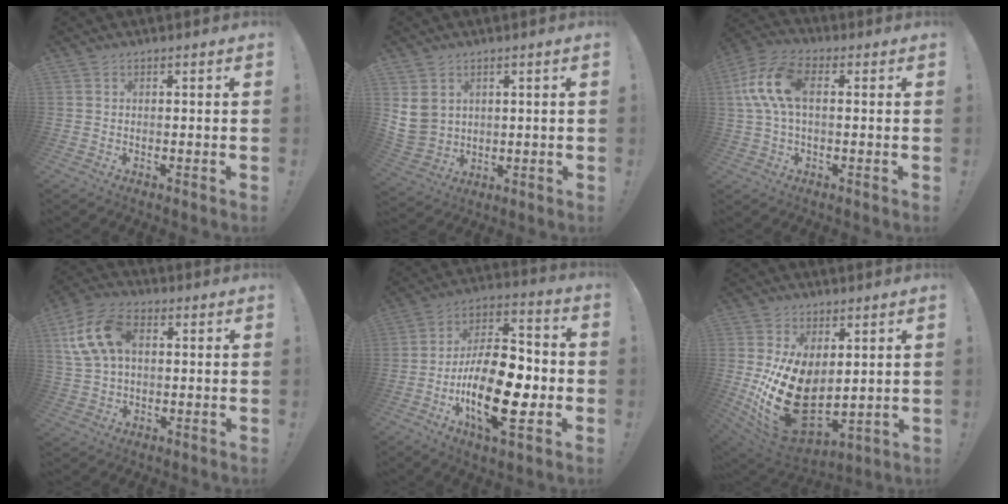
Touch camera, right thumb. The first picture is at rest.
{"total": 7.9, "force": [3.4, 6.4, 3.2], "torque": [-0.065, -0.018, 0.072]}
{"total": 12.6, "force": [1.6, 6.9, 10.4], "torque": [-0.212, 0.006, 0.032]}
{"total": 14.7, "force": [3.5, 9.6, 10.5], "torque": [-0.207, 0.004, 0.070]}
{"total": 23.4, "force": [-7.3, 10.4, 19.7], "torque": [-0.354, 0.040, -0.109]}
{"total": 20.9, "force": [0.1, 13.5, 16.0], "torque": [-0.301, -0.018, 0.023]}